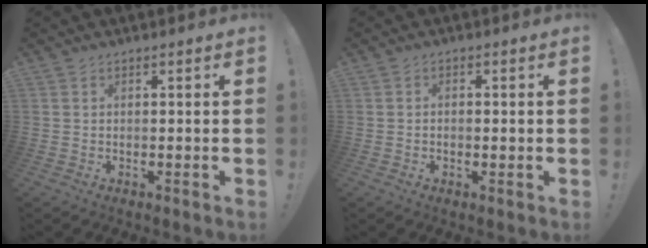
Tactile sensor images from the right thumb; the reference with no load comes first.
{"total": 1.1, "force": [-0.4, 0.7, 0.7], "torque": [-0.017, 0.006, -0.005]}